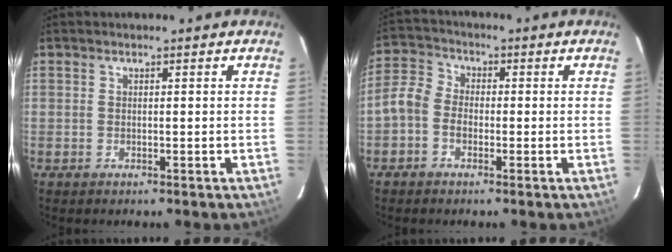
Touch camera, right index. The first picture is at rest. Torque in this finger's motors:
{"motor_torque": [0.43, -0.32, 0.37, 0.07]}